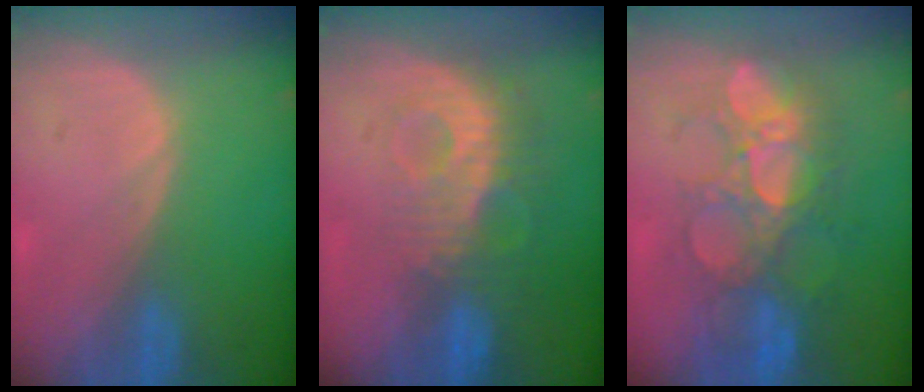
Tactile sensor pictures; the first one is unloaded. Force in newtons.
{"total": 9.2, "press": 8.1, "slide": 4.4}
{"total": 9.5, "press": 9.0, "slide": 3.1}